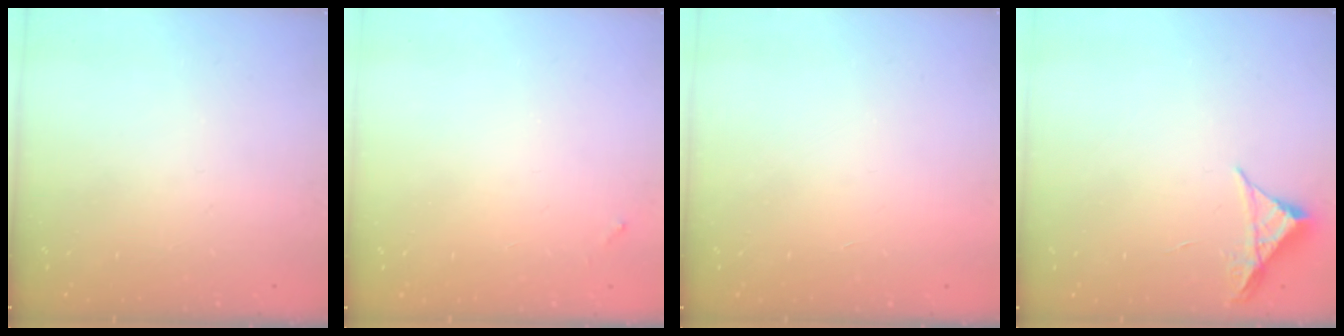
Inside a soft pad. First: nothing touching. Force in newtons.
{"total": 3.7, "press": 3.7, "slide": 0.2}
{"total": 1.7, "press": 1.7, "slide": 0.1}
{"total": 3.9, "press": 3.8, "slide": 0.5}